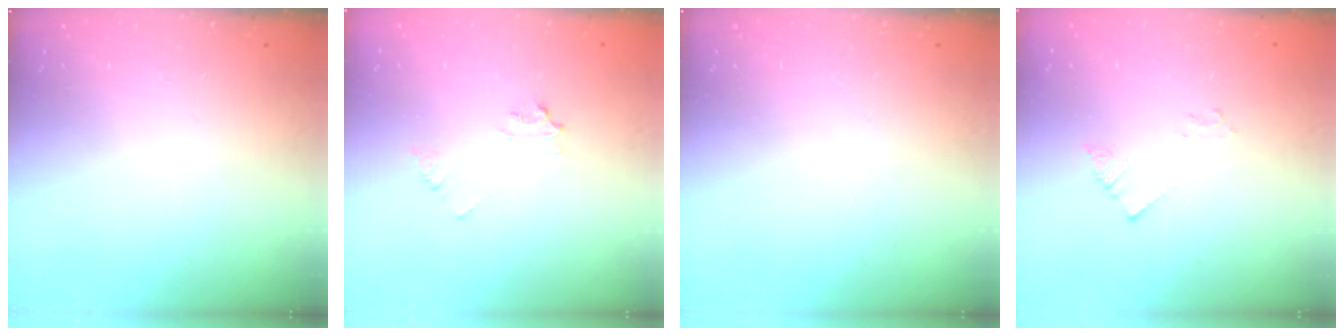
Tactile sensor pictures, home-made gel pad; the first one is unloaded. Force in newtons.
{"total": 5.0, "press": 4.9, "slide": 0.6}
{"total": 0.0}
{"total": 2.1, "press": 2.1, "slide": 0.3}